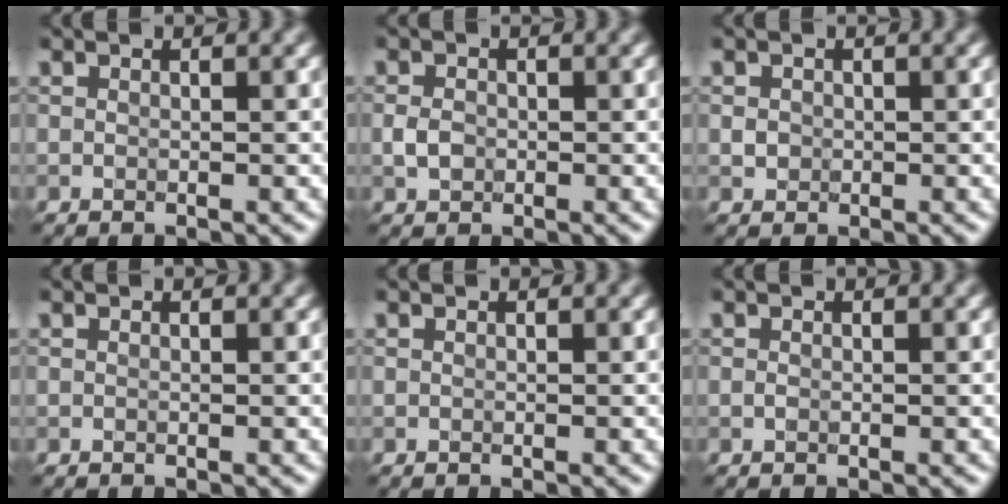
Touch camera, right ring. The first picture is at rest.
{"total": 1.6, "force": [-0.3, 1.2, 0.9], "torque": [-0.019, 0.000, -0.010]}
{"total": 0.9, "force": [-0.1, 0.9, 0.3], "torque": [-0.002, -0.003, -0.003]}
{"total": 0.0}
{"total": 0.0}
{"total": 0.0}